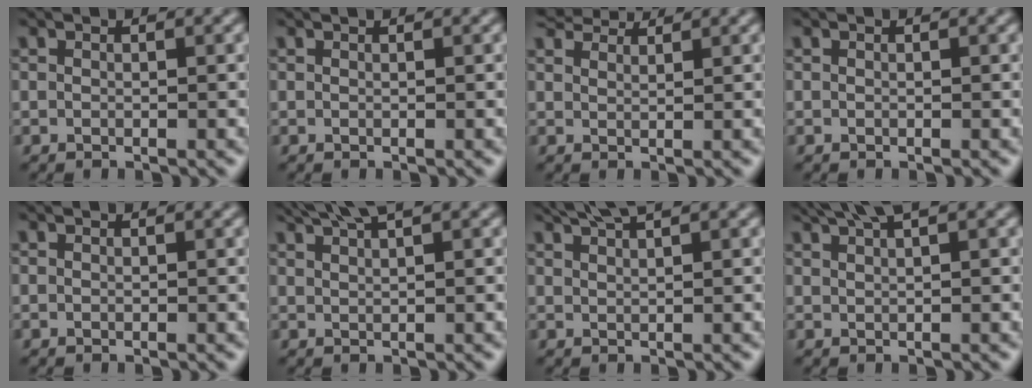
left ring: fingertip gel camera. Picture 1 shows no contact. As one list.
[{"total": 0.0}, {"total": 4.0, "force": [3.8, 0.6, 1.0], "torque": [-0.024, 0.003, 0.057]}, {"total": 0.0}, {"total": 0.0}, {"total": 3.5, "force": [2.8, 0.4, 2.0], "torque": [-0.021, 0.007, 0.044]}, {"total": 3.1, "force": [2.5, 0.4, 1.7], "torque": [-0.019, 0.007, 0.040]}, {"total": 3.0, "force": [2.3, 0.4, 1.9], "torque": [-0.018, 0.007, 0.040]}]